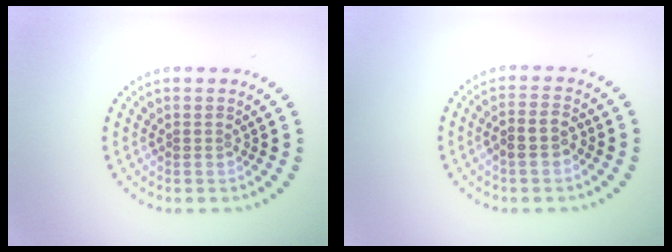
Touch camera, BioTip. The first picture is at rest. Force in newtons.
{"total": 2.4, "press": 2.3, "slide": 0.9}